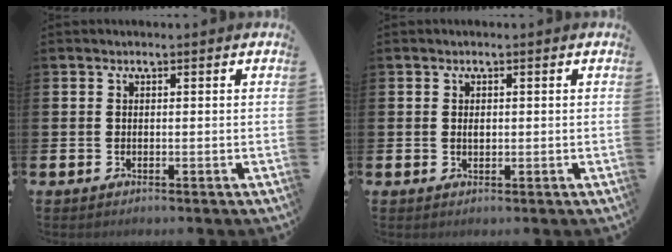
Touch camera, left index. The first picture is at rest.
{"total": 0.8, "force": [0.2, 0.5, 0.6], "torque": [-0.014, 0.003, 0.002]}